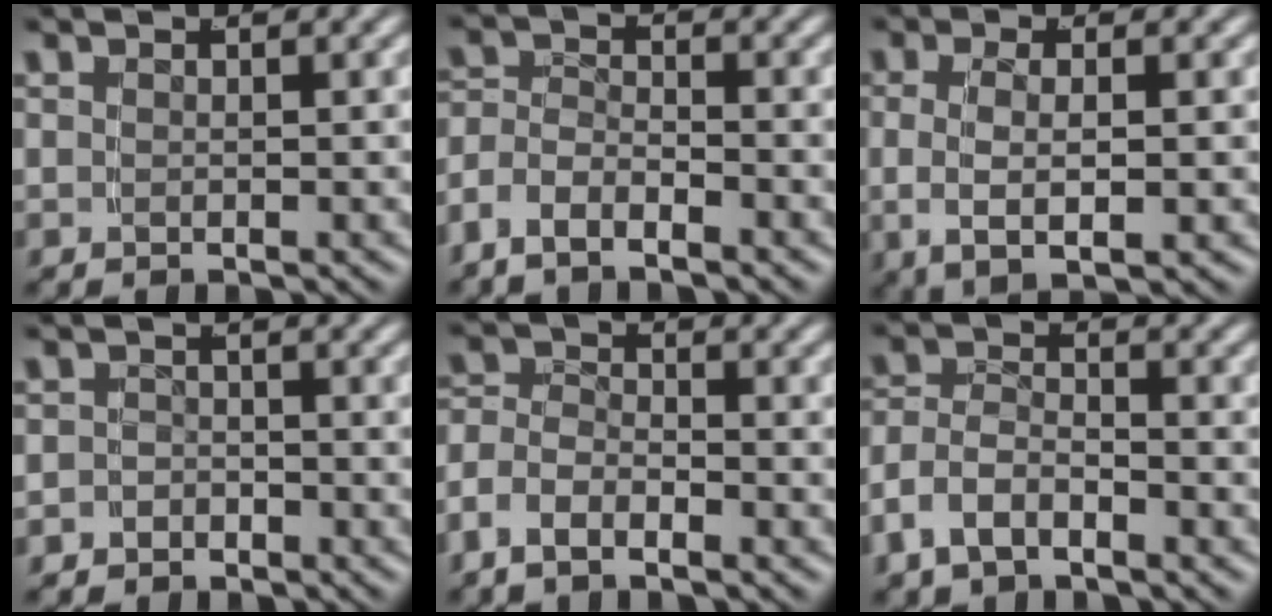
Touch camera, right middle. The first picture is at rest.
{"total": 3.7, "force": [-2.3, 2.4, 1.7], "torque": [-0.049, -0.016, -0.040]}
{"total": 4.6, "force": [-0.2, 2.1, 4.1], "torque": [-0.083, -0.009, 0.004]}
{"total": 2.2, "force": [-1.8, 1.2, -0.2], "torque": [0.003, -0.014, -0.027]}
{"total": 4.0, "force": [-1.9, 2.9, 2.0], "torque": [-0.056, -0.016, -0.034]}
{"total": 4.8, "force": [-2.3, 3.4, 2.4], "torque": [-0.064, -0.020, -0.036]}